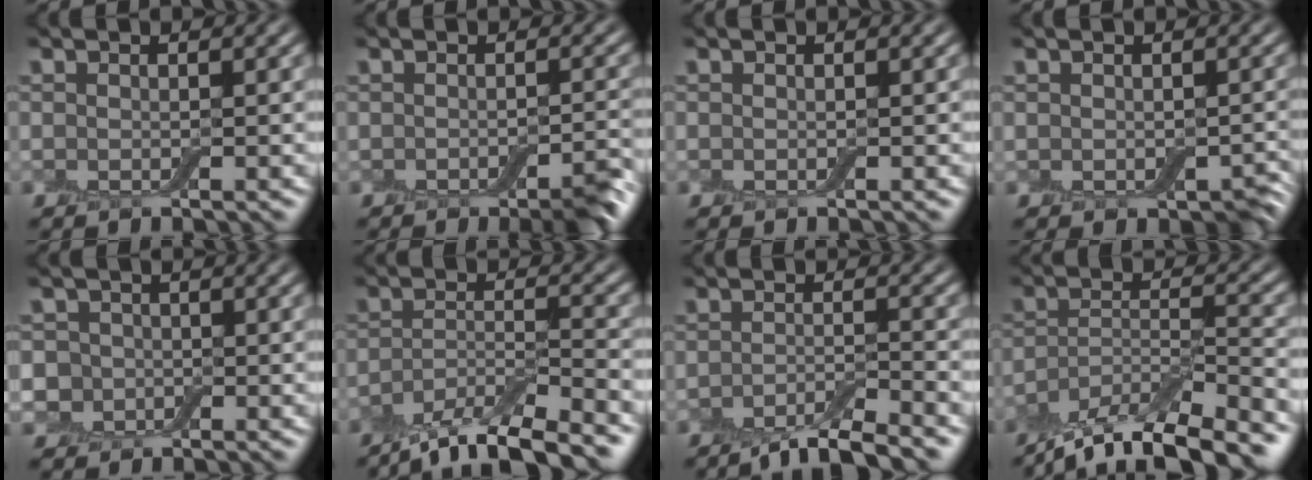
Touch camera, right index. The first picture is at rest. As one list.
[{"total": 2.4, "force": [-1.5, 0.5, 1.7], "torque": [-0.023, -0.004, -0.024]}, {"total": 0.0}, {"total": 2.2, "force": [-0.8, 1.5, 1.5], "torque": [-0.023, -0.016, -0.004]}, {"total": 3.5, "force": [-0.4, 3.2, 1.2], "torque": [-0.003, 0.011, -0.037]}, {"total": 7.2, "force": [-5.7, 1.7, 4.1], "torque": [-0.070, -0.009, -0.101]}, {"total": 4.2, "force": [-3.2, 0.7, 2.6], "torque": [-0.038, -0.001, -0.061]}, {"total": 10.1, "force": [-8.4, 2.6, 5.0], "torque": [-0.091, -0.006, -0.141]}]